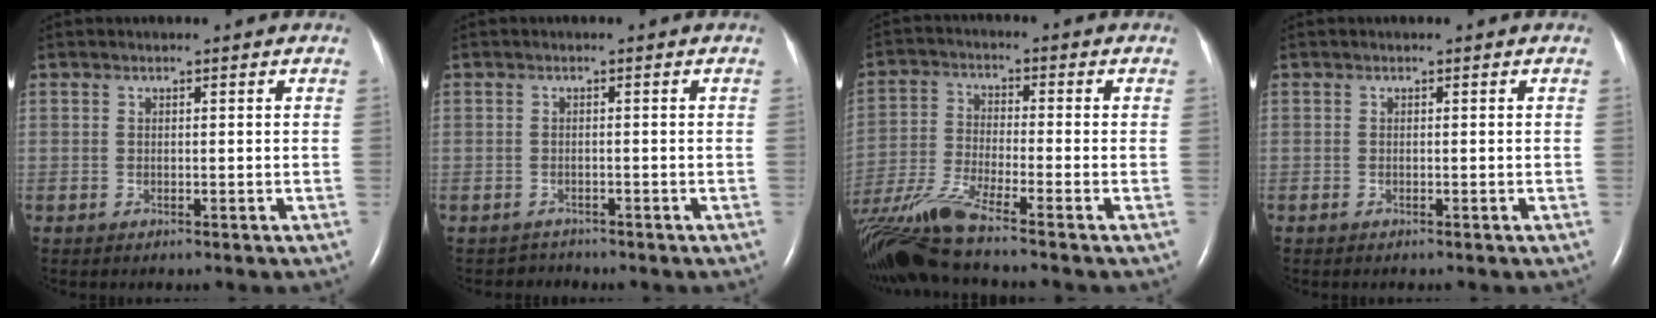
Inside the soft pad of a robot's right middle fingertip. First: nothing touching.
{"total": 1.4, "force": [-1.2, 0.3, -0.8], "torque": [0.009, -0.005, -0.019]}
{"total": 11.4, "force": [-9.6, -1.3, 6.1], "torque": [-0.130, -0.023, -0.180]}
{"total": 0.0}